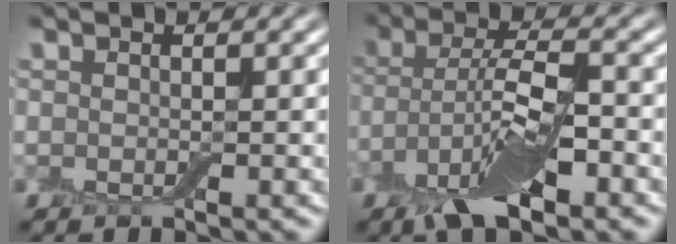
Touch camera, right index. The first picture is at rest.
{"total": 7.6, "force": [-3.4, 3.0, 6.2], "torque": [-0.118, 0.009, -0.070]}